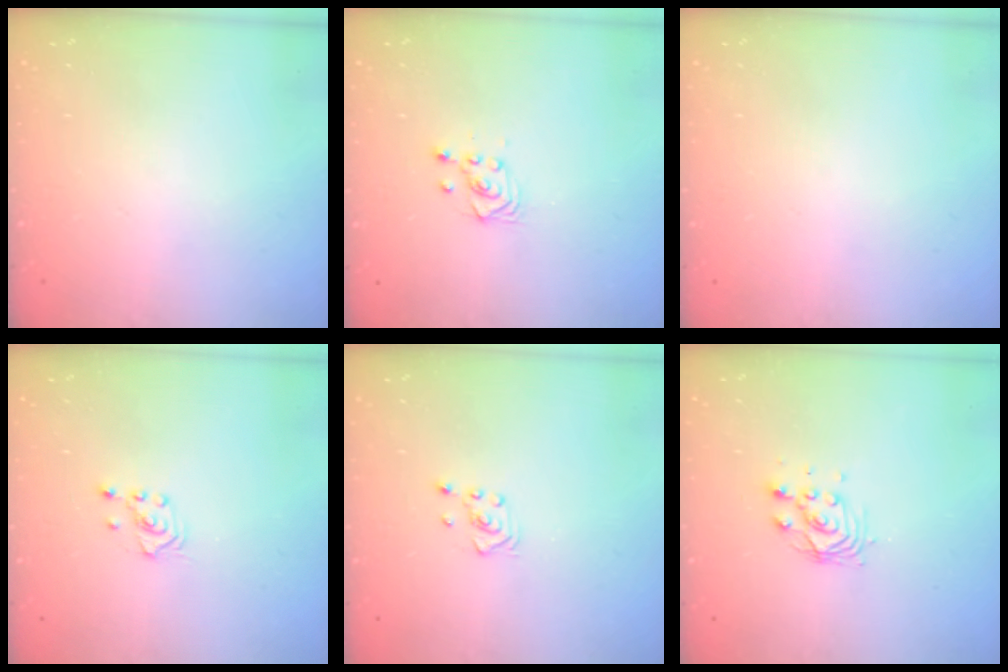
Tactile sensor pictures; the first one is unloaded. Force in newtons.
{"total": 3.5, "press": 3.2, "slide": 1.5}
{"total": 0.0}
{"total": 2.1, "press": 2.1, "slide": 0.1}
{"total": 2.8, "press": 2.6, "slide": 1.0}
{"total": 5.0, "press": 5.0, "slide": 0.2}